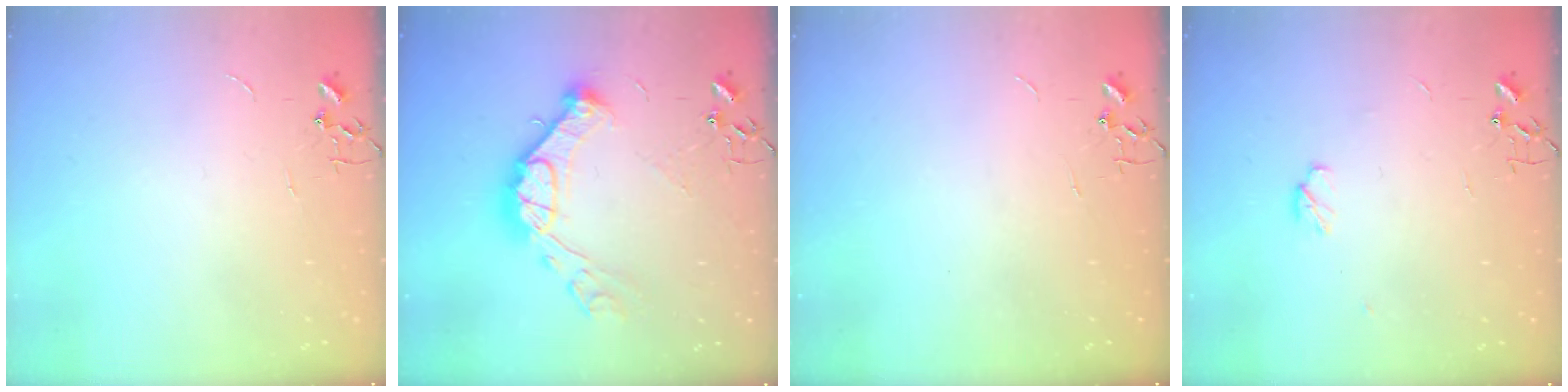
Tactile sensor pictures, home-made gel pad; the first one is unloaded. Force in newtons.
{"total": 15.8, "press": 15.6, "slide": 1.9}
{"total": 0.0}
{"total": 4.5, "press": 4.4, "slide": 1.2}